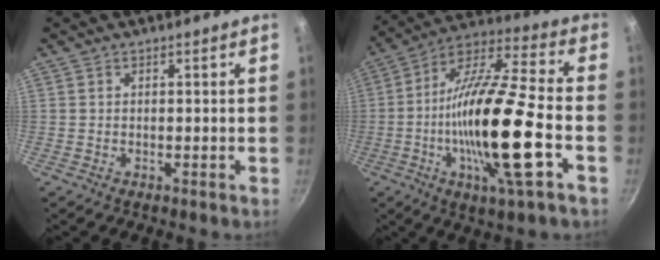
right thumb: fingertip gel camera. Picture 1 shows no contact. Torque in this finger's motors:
{"motor_torque": [1.46, 1.33, 2.33, -0.45, 0.46]}